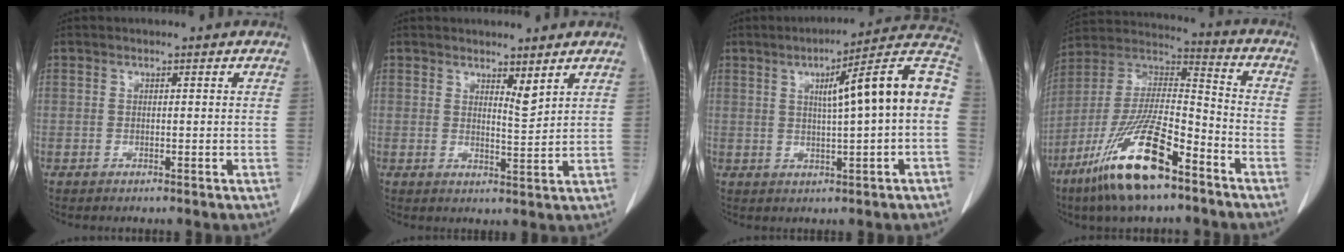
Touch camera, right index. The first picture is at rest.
{"total": 2.6, "force": [2.0, 0.3, 1.6], "torque": [-0.033, -0.015, 0.038]}
{"total": 14.1, "force": [1.6, 0.2, 14.0], "torque": [-0.193, 0.032, 0.016]}
{"total": 19.1, "force": [-11.4, 4.2, 14.7], "torque": [-0.314, -0.025, -0.211]}